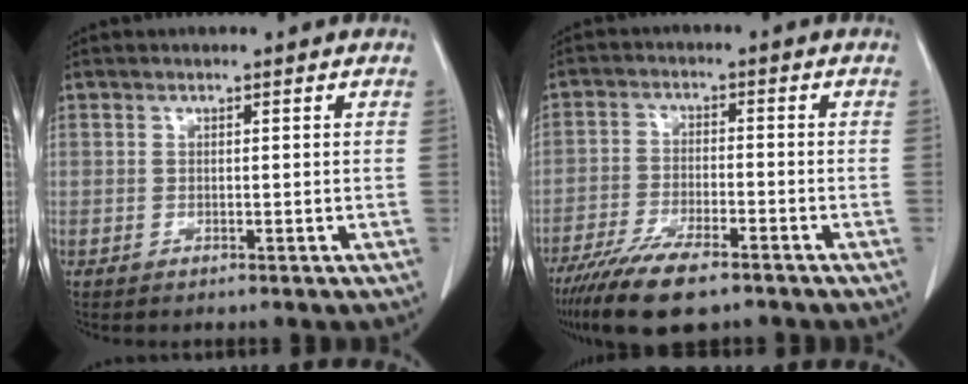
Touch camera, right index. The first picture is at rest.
{"total": 10.5, "force": [-7.7, 2.7, 6.6], "torque": [-0.117, -0.020, -0.132]}